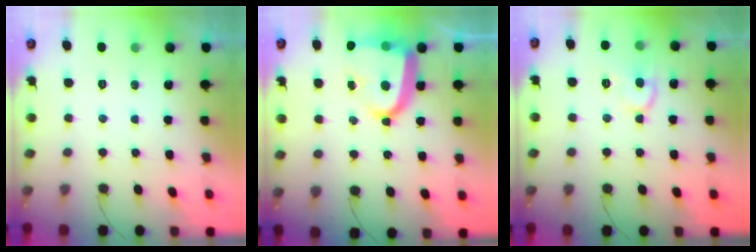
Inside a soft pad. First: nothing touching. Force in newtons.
{"total": 15.8, "press": 15.7, "slide": 1.1}
{"total": 10.3, "press": 10.3, "slide": 1.0}